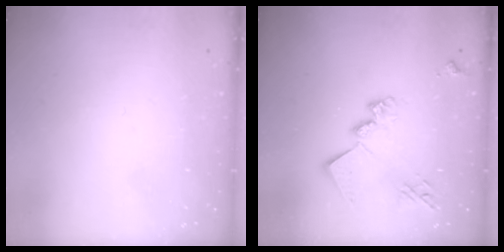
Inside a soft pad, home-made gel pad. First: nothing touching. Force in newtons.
{"total": 16.5, "press": 16.4, "slide": 1.0}